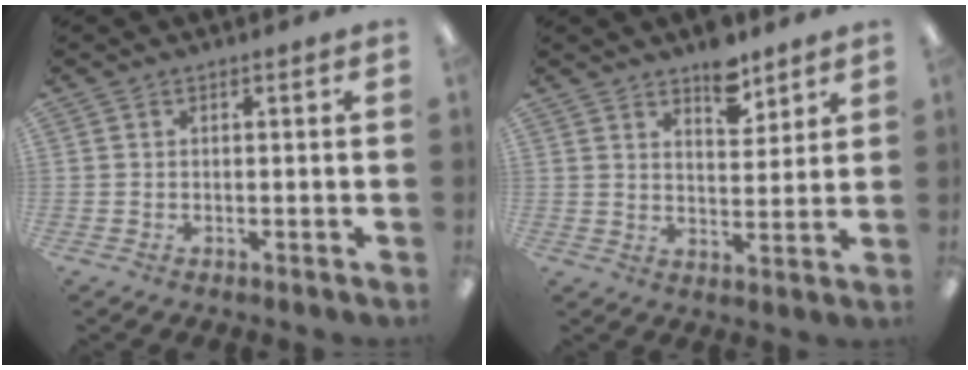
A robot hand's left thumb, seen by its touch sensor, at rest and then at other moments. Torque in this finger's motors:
{"motor_torque": [0.58, -0.04, 0.78, -0.75, 0.01]}